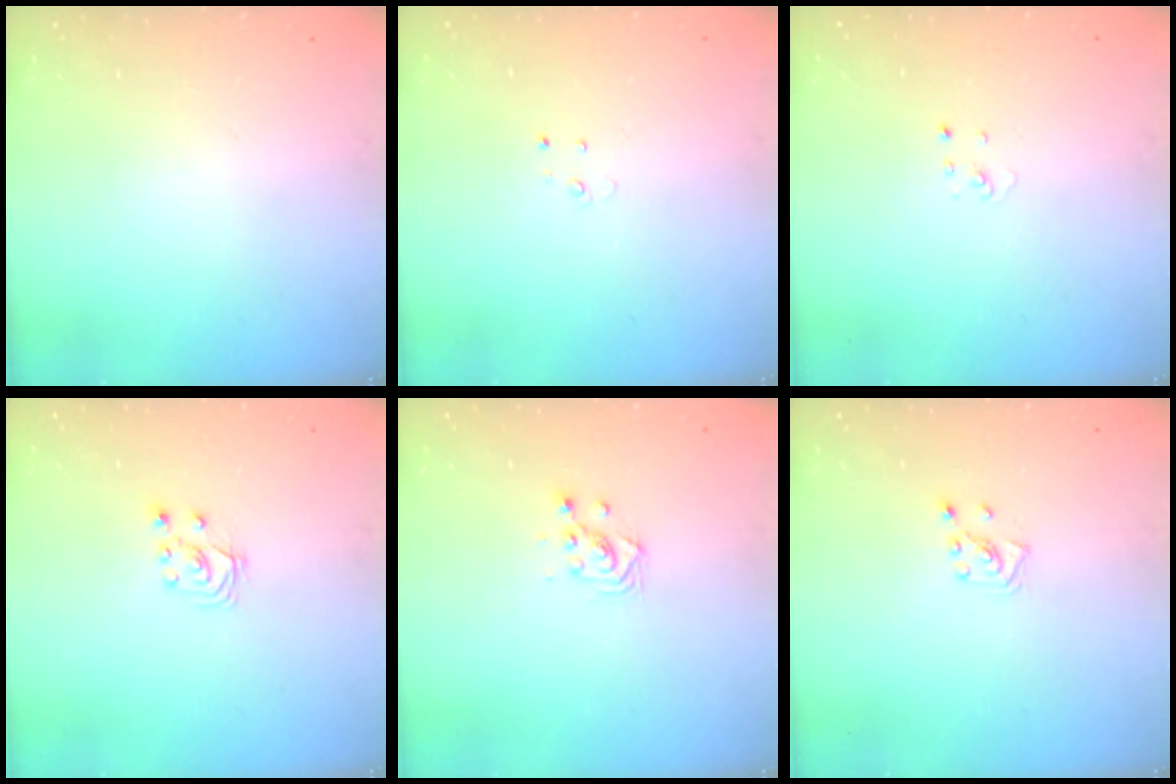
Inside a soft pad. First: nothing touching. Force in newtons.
{"total": 2.3, "press": 2.3, "slide": 0.2}
{"total": 2.1, "press": 2.1, "slide": 0.1}
{"total": 2.8, "press": 2.7, "slide": 0.7}
{"total": 3.2, "press": 3.2, "slide": 0.2}
{"total": 3.8, "press": 3.8, "slide": 0.4}